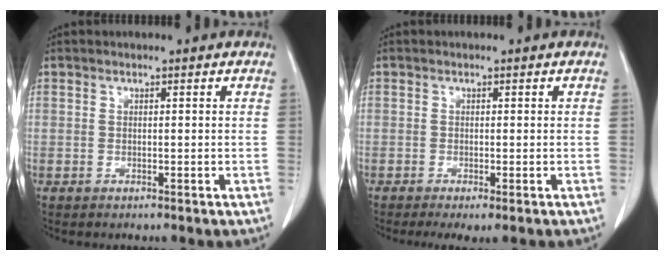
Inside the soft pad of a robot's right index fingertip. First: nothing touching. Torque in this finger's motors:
{"motor_torque": [0.38, -0.43, 0.19, 0.05]}